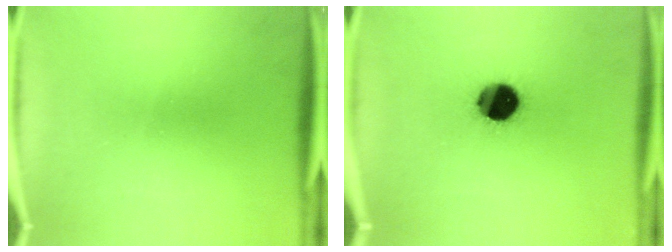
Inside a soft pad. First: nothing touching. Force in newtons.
{"total": 11.8}